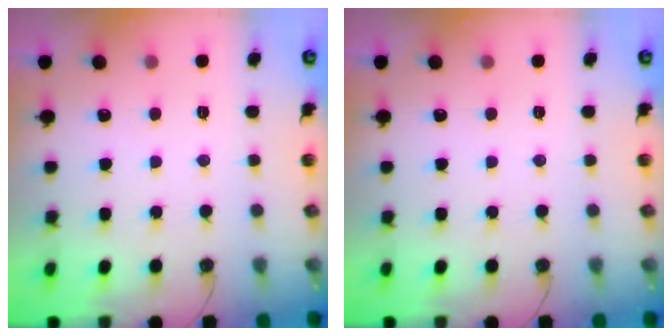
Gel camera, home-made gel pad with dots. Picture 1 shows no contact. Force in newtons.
{"total": 0.0}